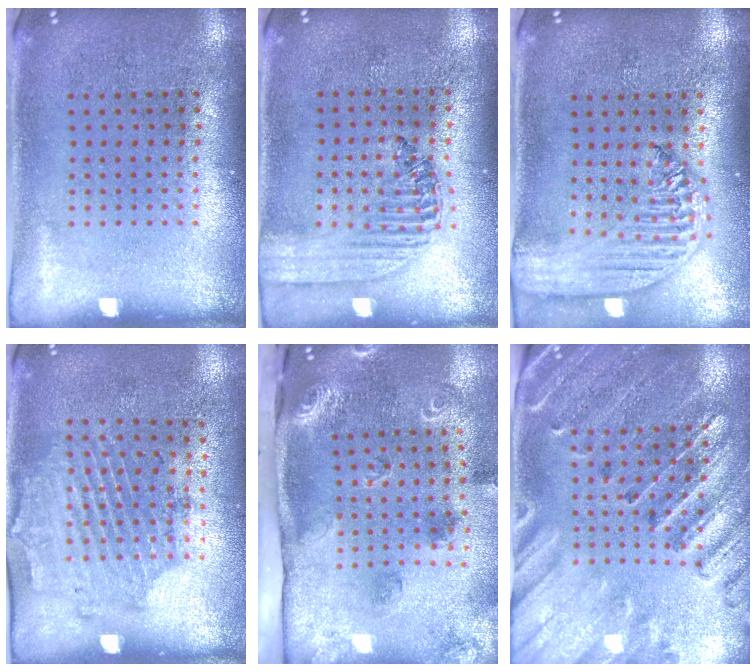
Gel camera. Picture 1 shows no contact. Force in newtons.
{"total": 1.5, "press": 1.4, "slide": 0.6}
{"total": 2.6, "press": 2.1, "slide": 1.4}
{"total": 1.7, "press": 1.2, "slide": 1.1}
{"total": 2.1, "press": 1.8, "slide": 1.1}
{"total": 2.8, "press": 2.6, "slide": 0.9}